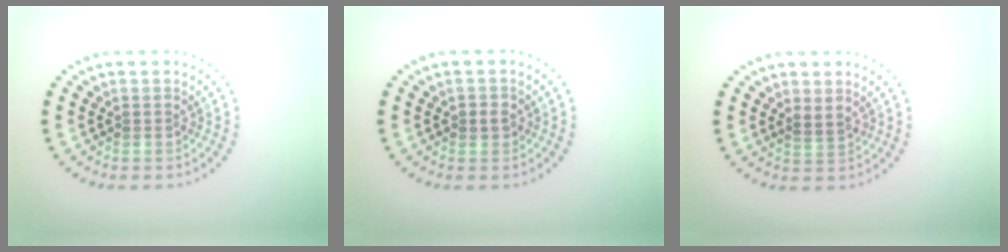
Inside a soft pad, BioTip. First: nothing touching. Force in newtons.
{"total": 1.2, "press": 1.2, "slide": 0.3}
{"total": 1.1, "press": 0.9, "slide": 0.7}